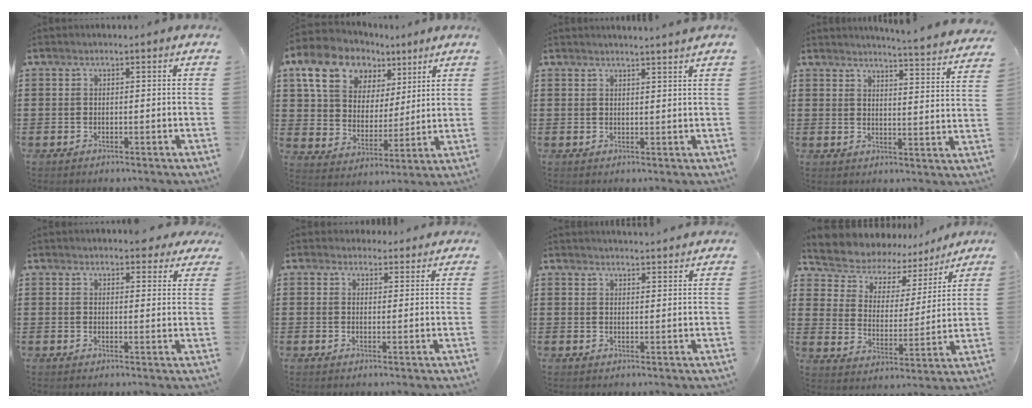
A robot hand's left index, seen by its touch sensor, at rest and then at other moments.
{"total": 11.8, "force": [7.4, 8.2, 4.1], "torque": [-0.107, -0.023, 0.140]}
{"total": 2.1, "force": [2.0, -0.6, 0.5], "torque": [-0.014, -0.003, 0.039]}
{"total": 4.2, "force": [4.0, -0.9, 0.8], "torque": [-0.026, -0.036, 0.064]}
{"total": 3.4, "force": [3.2, 0.8, 0.8], "torque": [-0.010, -0.010, 0.057]}
{"total": 3.0, "force": [2.7, 1.3, 0.0], "torque": [-0.003, -0.005, 0.050]}
{"total": 3.0, "force": [3.0, -0.3, -0.1], "torque": [0.001, -0.020, 0.053]}
{"total": 5.3, "force": [4.4, 2.9, 0.0], "torque": [-0.040, -0.036, 0.071]}